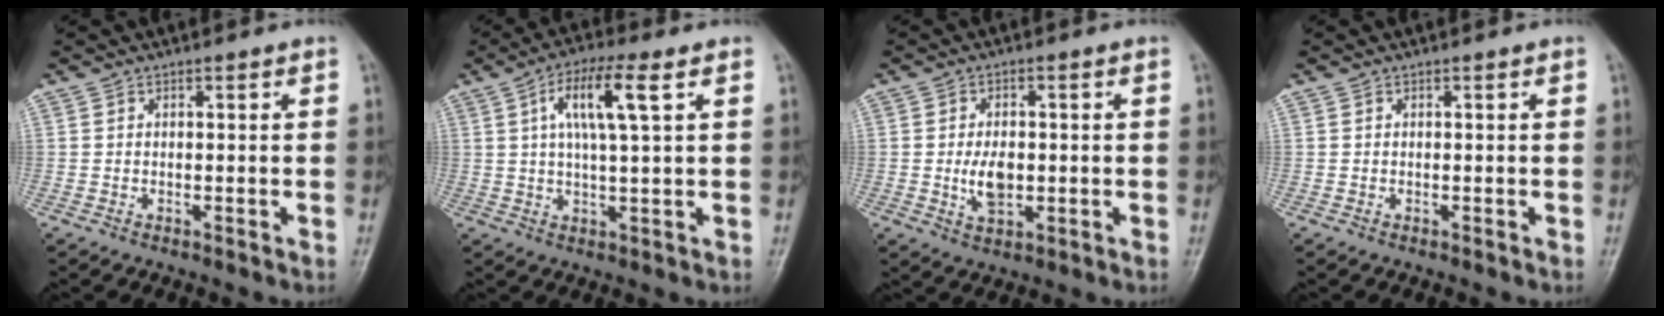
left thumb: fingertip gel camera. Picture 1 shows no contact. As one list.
[{"total": 9.3, "force": [3.2, 1.9, 8.6], "torque": [-0.170, 0.007, 0.056]}, {"total": 5.6, "force": [-0.5, 3.3, 4.4], "torque": [-0.069, -0.003, -0.007]}, {"total": 0.0}]